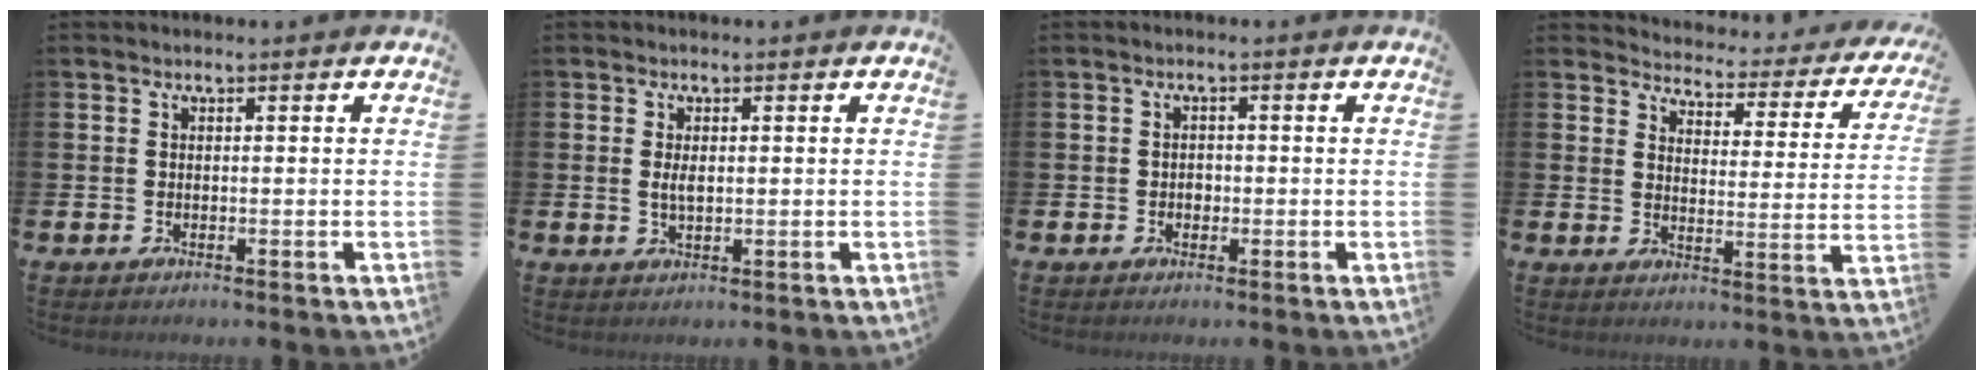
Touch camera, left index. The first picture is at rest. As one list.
[{"total": 2.0, "force": [0.3, 0.9, 1.7], "torque": [-0.023, -0.002, 0.002]}, {"total": 1.2, "force": [-0.2, 1.1, 0.5], "torque": [0.002, 0.000, -0.008]}, {"total": 3.4, "force": [3.1, 1.3, 0.6], "torque": [-0.027, -0.036, 0.043]}]